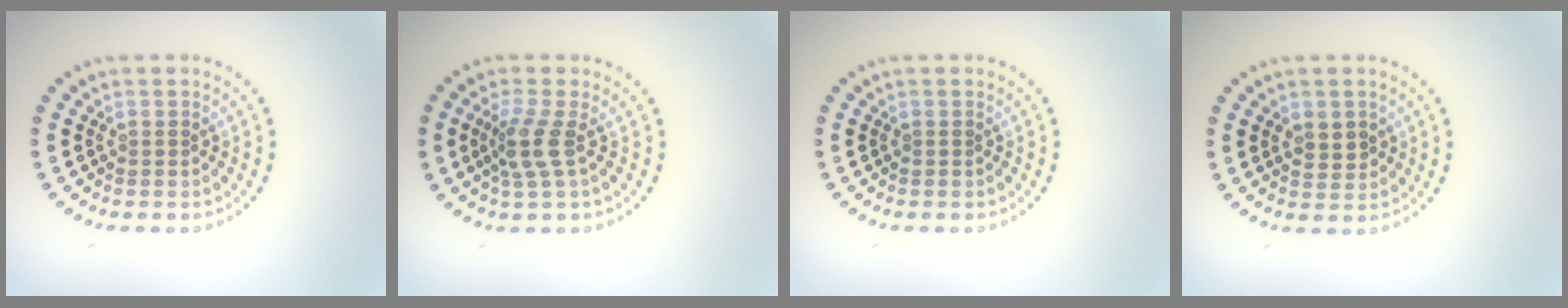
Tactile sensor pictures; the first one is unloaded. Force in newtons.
{"total": 2.5, "press": 1.9, "slide": 1.7}
{"total": 0.0}
{"total": 1.7, "press": 1.7, "slide": 0.6}